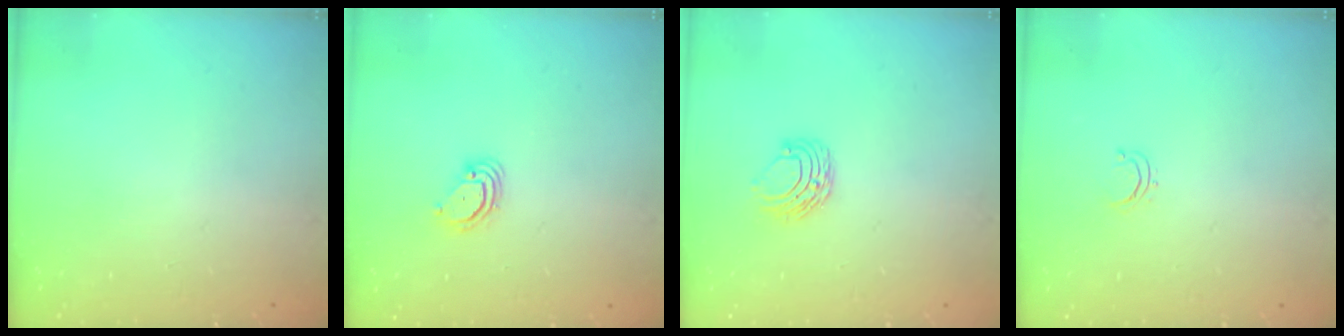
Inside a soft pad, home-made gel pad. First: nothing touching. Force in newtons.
{"total": 3.5, "press": 3.5, "slide": 0.3}
{"total": 6.3, "press": 6.2, "slide": 0.6}
{"total": 2.8, "press": 2.8, "slide": 0.2}